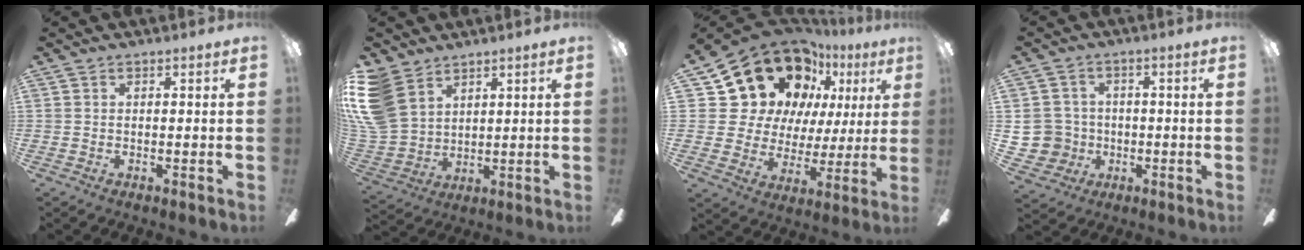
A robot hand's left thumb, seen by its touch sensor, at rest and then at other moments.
{"total": 14.1, "force": [7.1, 9.7, 7.3], "torque": [-0.190, -0.020, 0.144]}
{"total": 20.3, "force": [11.8, 14.2, 8.5], "torque": [-0.149, -0.068, 0.234]}
{"total": 7.8, "force": [-0.3, 7.6, 1.4], "torque": [-0.057, 0.012, 0.003]}